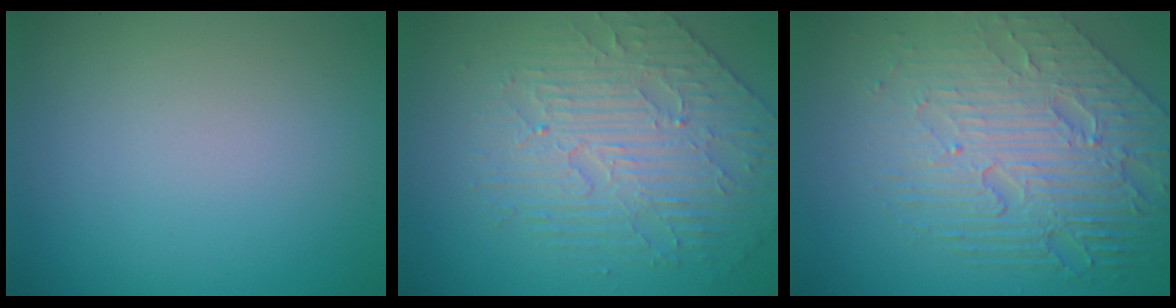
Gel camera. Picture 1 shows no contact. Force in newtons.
{"total": 4.1, "press": 4.1, "slide": 0.1}
{"total": 8.4, "press": 5.6, "slide": 6.3}